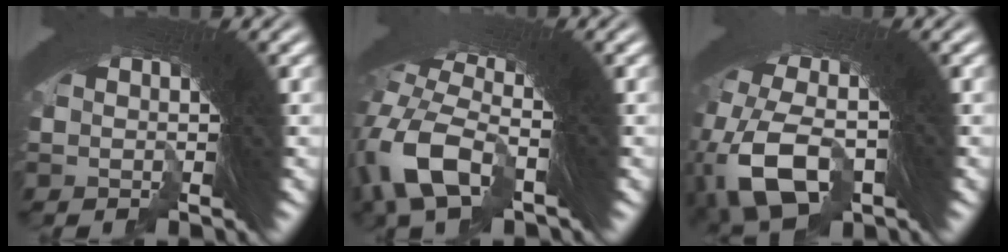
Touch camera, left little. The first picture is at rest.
{"total": 4.4, "force": [-3.3, 2.6, 1.3], "torque": [-0.064, -0.039, -0.043]}
{"total": 8.8, "force": [-5.8, 6.1, 2.6], "torque": [-0.111, -0.071, -0.069]}